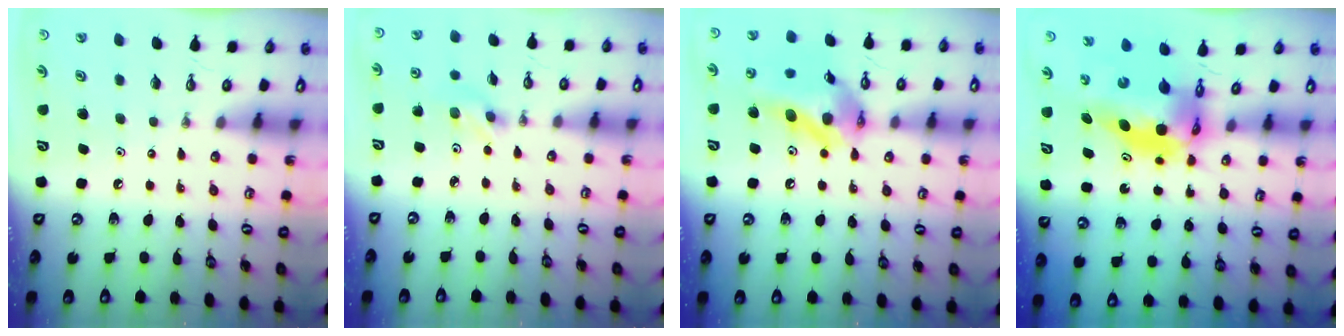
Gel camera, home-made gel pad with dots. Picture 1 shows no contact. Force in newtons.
{"total": 2.0, "press": 1.9, "slide": 0.6}
{"total": 15.6, "press": 15.5, "slide": 1.7}
{"total": 7.9, "press": 7.9, "slide": 0.8}